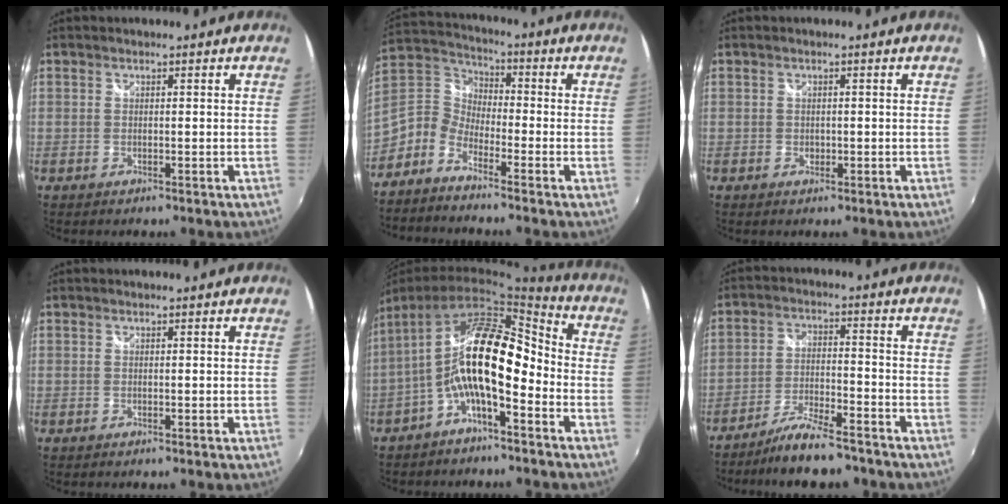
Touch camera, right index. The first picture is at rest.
{"total": 8.0, "force": [-3.7, 5.5, 4.4], "torque": [-0.106, 0.019, -0.095]}
{"total": 1.0, "force": [-0.2, 0.9, 0.3], "torque": [-0.003, -0.002, -0.003]}
{"total": 0.0}
{"total": 15.2, "force": [-3.1, 6.0, 13.6], "torque": [-0.248, 0.014, -0.060]}
{"total": 10.4, "force": [-9.0, 1.9, 4.9], "torque": [-0.109, -0.006, -0.151]}